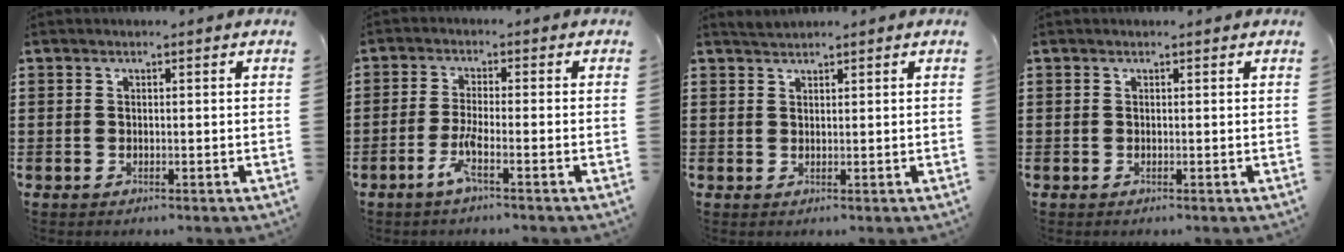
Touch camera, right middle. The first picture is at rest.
{"total": 3.5, "force": [-2.0, 0.2, 2.9], "torque": [-0.065, -0.004, -0.042]}
{"total": 1.4, "force": [1.4, 0.1, 0.1], "torque": [-0.006, 0.001, 0.027]}
{"total": 0.0}